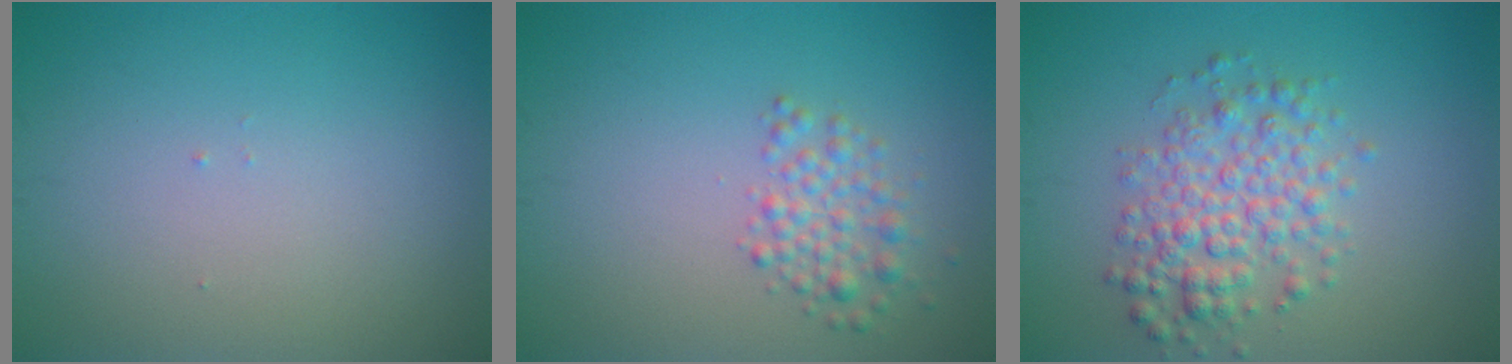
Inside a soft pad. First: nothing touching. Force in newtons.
{"total": 2.3, "press": 2.3, "slide": 0.1}
{"total": 4.4, "press": 4.4, "slide": 0.1}